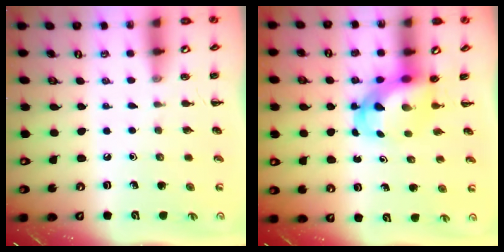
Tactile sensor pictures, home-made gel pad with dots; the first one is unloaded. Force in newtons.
{"total": 5.4, "press": 5.4, "slide": 0.8}